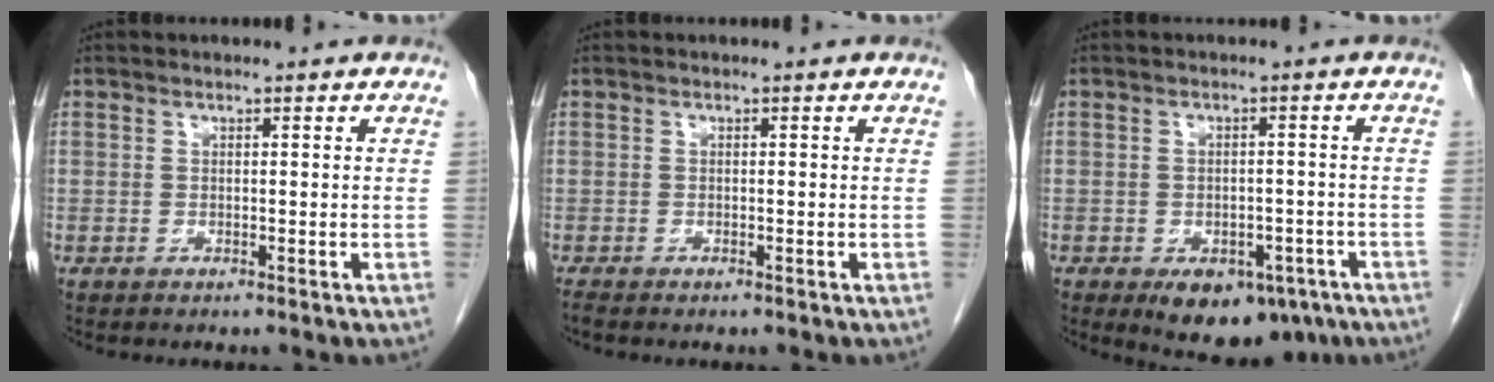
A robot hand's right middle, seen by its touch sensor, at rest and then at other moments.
{"total": 0.6, "force": [-0.5, 0.0, 0.2], "torque": [-0.013, -0.004, -0.009]}
{"total": 9.8, "force": [-5.9, 5.6, 5.5], "torque": [-0.059, 0.006, -0.074]}